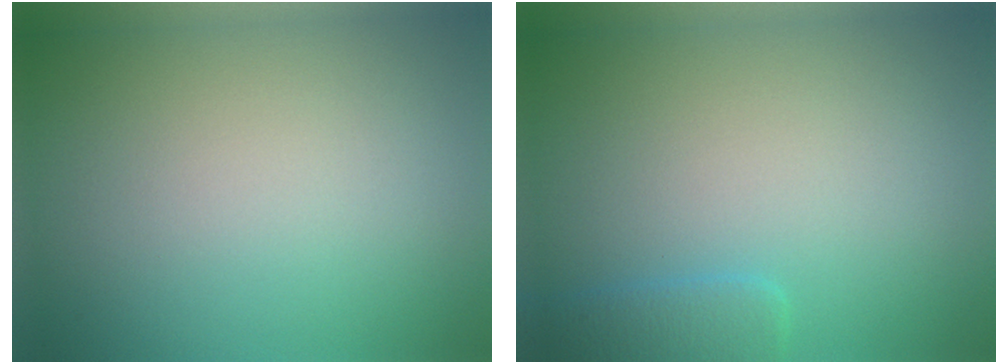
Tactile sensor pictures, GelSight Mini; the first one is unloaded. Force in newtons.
{"total": 2.0, "press": 2.0, "slide": 0.1}